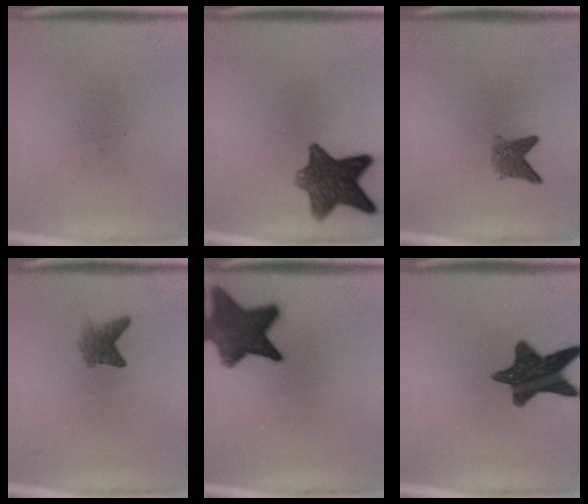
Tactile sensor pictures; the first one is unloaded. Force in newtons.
{"total": 10.5}
{"total": 3.0}
{"total": 2.7}
{"total": 11.4}
{"total": 13.5}